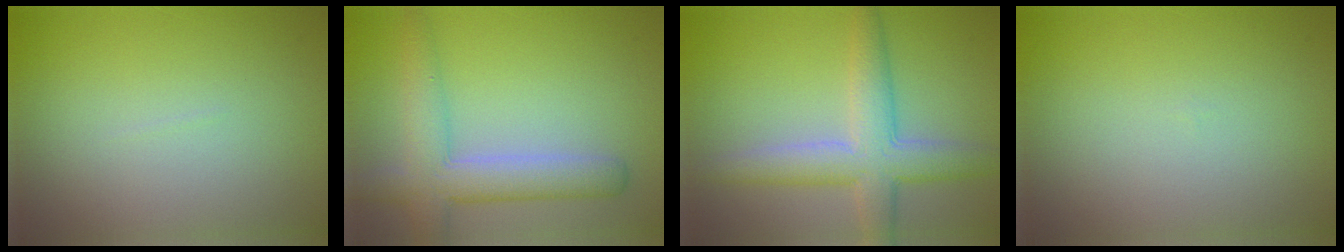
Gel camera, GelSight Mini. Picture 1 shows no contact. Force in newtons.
{"total": 5.4, "press": 5.4, "slide": 0.3}
{"total": 5.5, "press": 5.5, "slide": 0.1}
{"total": 0.0}